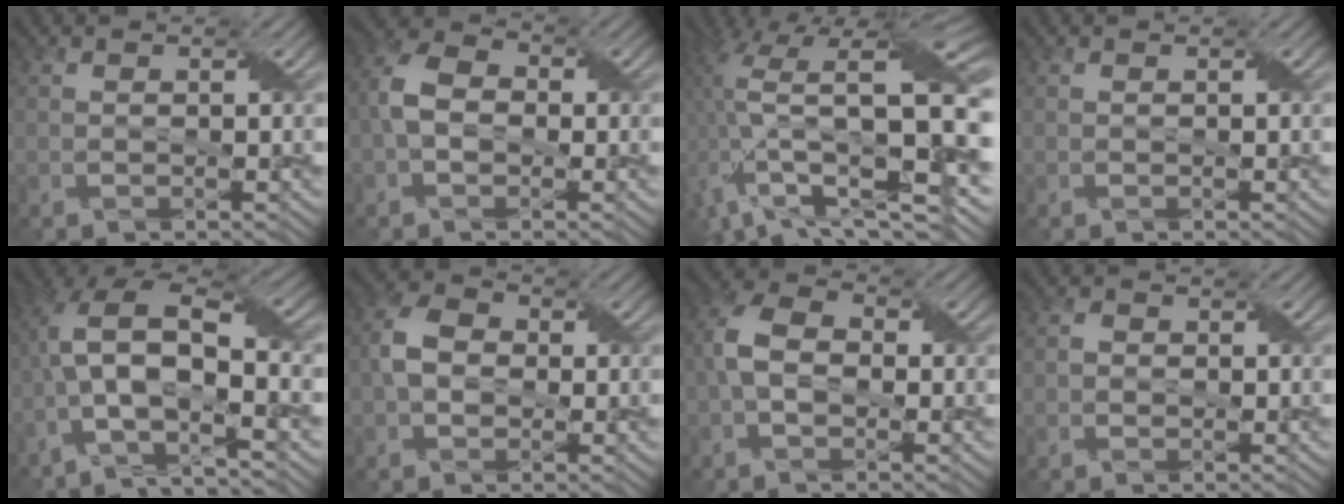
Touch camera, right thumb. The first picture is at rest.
{"total": 5.2, "force": [-0.7, 3.6, 3.6], "torque": [-0.081, 0.010, -0.023]}
{"total": 19.1, "force": [0.5, 8.5, 17.0], "torque": [-0.328, -0.030, 0.022]}
{"total": 0.0}
{"total": 12.5, "force": [-3.5, 4.7, 11.1], "torque": [-0.231, 0.001, -0.058]}
{"total": 4.6, "force": [-0.4, 3.6, 2.9], "torque": [-0.064, 0.009, -0.014]}
{"total": 6.0, "force": [-0.6, 3.9, 4.5], "torque": [-0.100, 0.012, -0.023]}
{"total": 1.1, "force": [-0.2, 1.0, 0.3], "torque": [-0.007, -0.001, -0.005]}